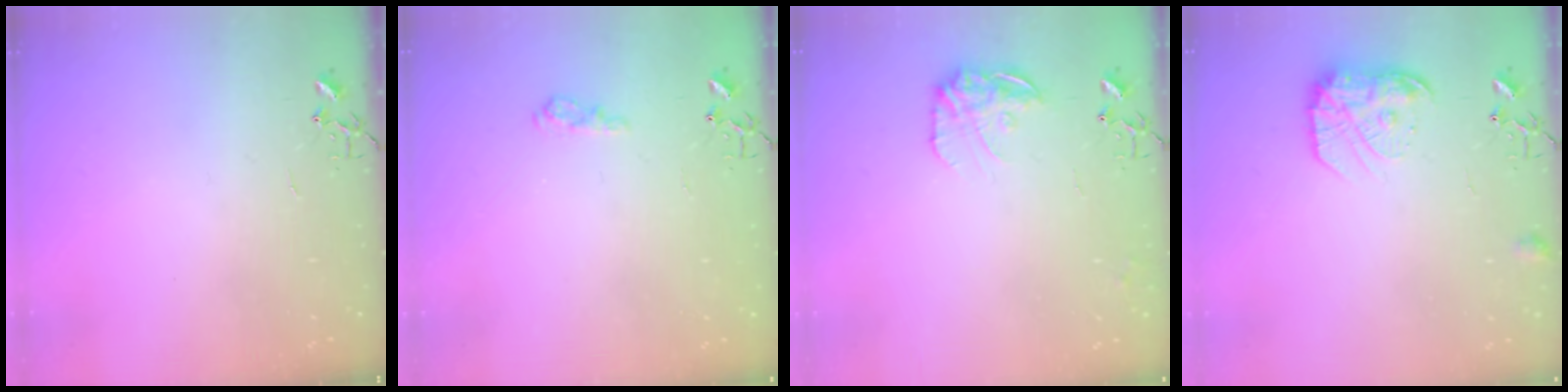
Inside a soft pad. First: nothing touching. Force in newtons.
{"total": 9.8, "press": 9.7, "slide": 1.0}
{"total": 12.9, "press": 12.8, "slide": 0.6}
{"total": 14.3, "press": 14.3, "slide": 0.9}